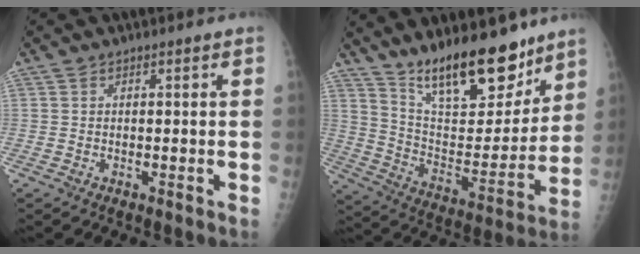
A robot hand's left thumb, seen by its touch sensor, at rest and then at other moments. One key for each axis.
{"total": 19.5, "fx": 14.7, "fy": 6.9, "fz": 10.9, "tx": -0.124, "ty": -0.098, "tz": 0.247}